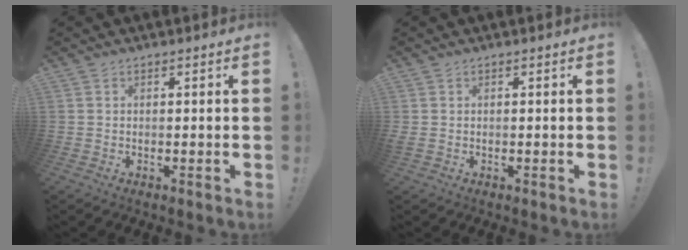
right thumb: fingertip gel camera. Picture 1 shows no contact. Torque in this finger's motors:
{"motor_torque": [-0.21, 0.43, 0.35, -0.09, 0.00]}